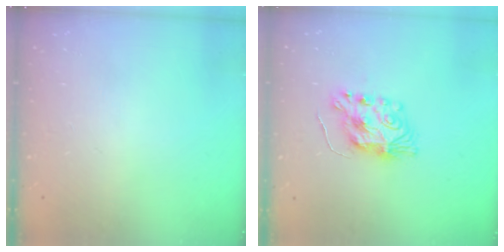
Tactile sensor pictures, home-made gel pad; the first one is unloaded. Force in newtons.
{"total": 8.6, "press": 8.6, "slide": 0.5}